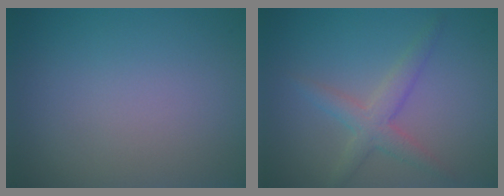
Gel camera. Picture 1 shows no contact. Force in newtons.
{"total": 2.8, "press": 2.8, "slide": 0.1}